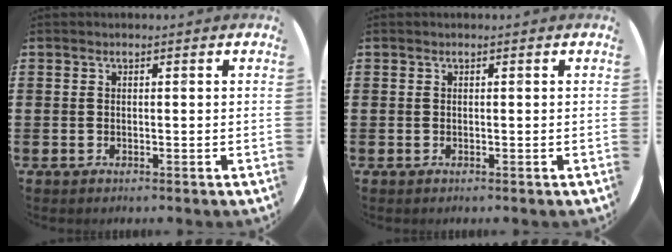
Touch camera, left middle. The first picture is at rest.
{"total": 0.0}